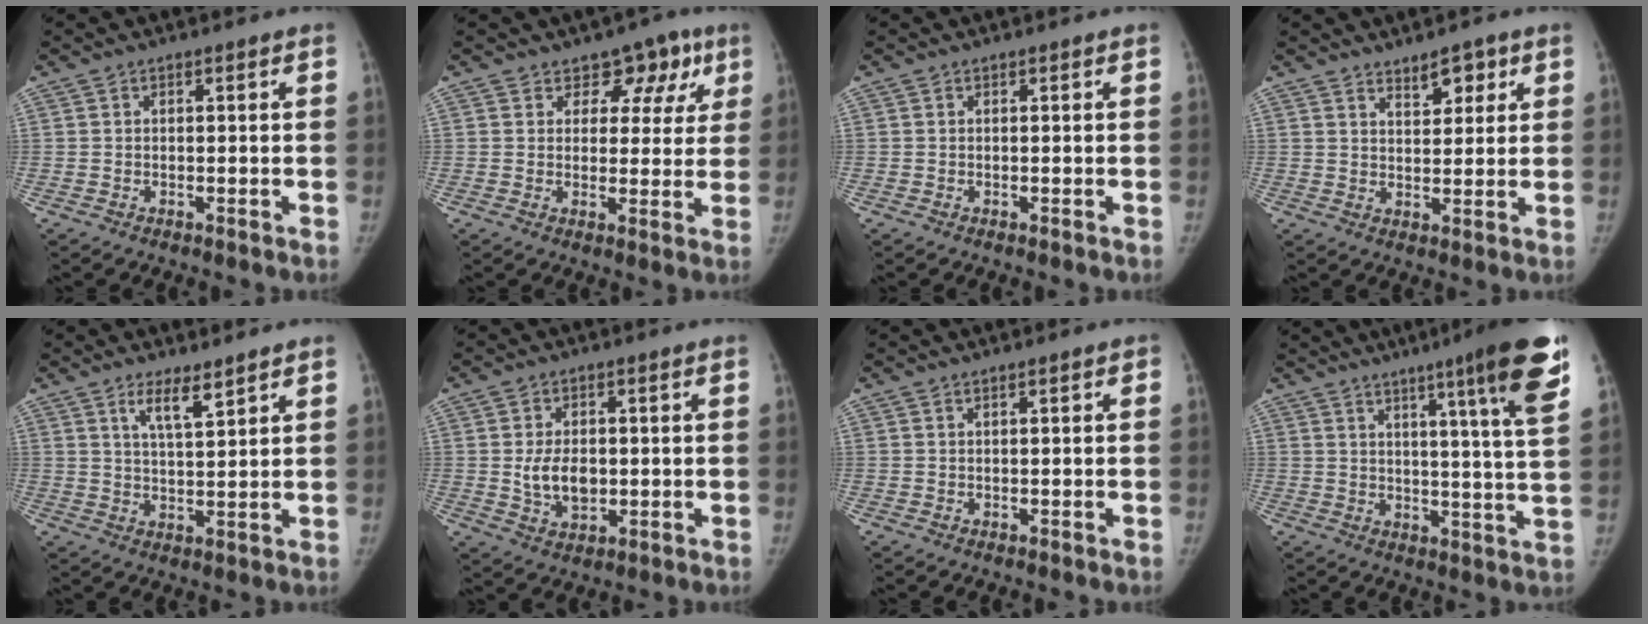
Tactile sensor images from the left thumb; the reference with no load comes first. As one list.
[{"total": 7.6, "force": [4.4, 5.6, 2.7], "torque": [0.022, -0.013, 0.050]}, {"total": 0.0}, {"total": 4.9, "force": [3.1, 2.4, 2.9], "torque": [-0.018, -0.019, 0.047]}, {"total": 5.1, "force": [3.4, 1.1, 3.5], "torque": [-0.059, -0.027, 0.065]}, {"total": 7.0, "force": [-0.2, 4.6, 5.3], "torque": [-0.078, -0.004, 0.003]}, {"total": 0.6, "force": [0.2, 0.2, 0.6], "torque": [-0.006, 0.002, 0.002]}, {"total": 16.5, "force": [9.4, 0.3, 13.6], "torque": [-0.176, -0.042, 0.112]}]